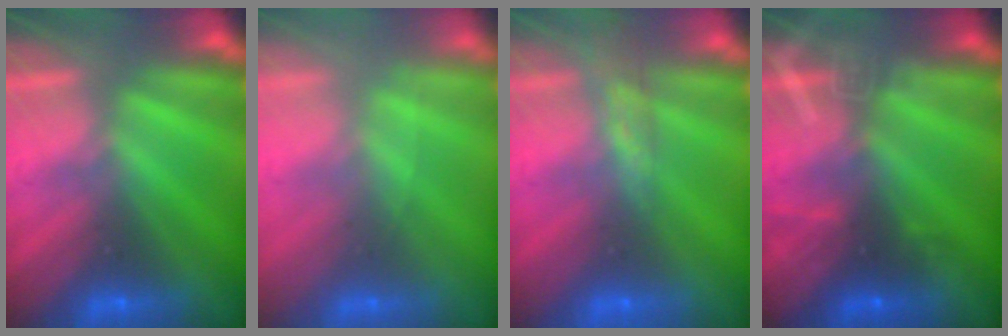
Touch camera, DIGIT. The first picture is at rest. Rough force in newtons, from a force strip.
{"total": 2.6}
{"total": 2.9}
{"total": 3.1}